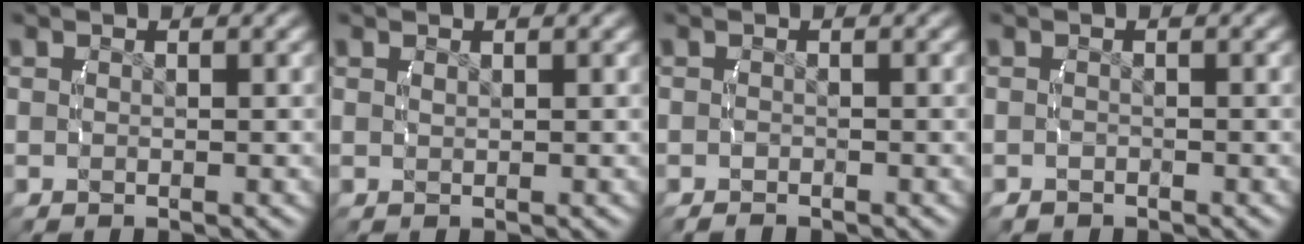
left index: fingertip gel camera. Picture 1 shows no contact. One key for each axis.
{"total": 0.7, "fx": 0.3, "fy": -0.6, "fz": 0.0, "tx": -0.006, "ty": -0.009, "tz": 0.012}
{"total": 0.8, "fx": -0.7, "fy": -0.2, "fz": 0.0, "tx": -0.005, "ty": -0.004, "tz": -0.012}
{"total": 0.7, "fx": -0.6, "fy": -0.1, "fz": -0.2, "tx": -0.006, "ty": -0.007, "tz": -0.006}